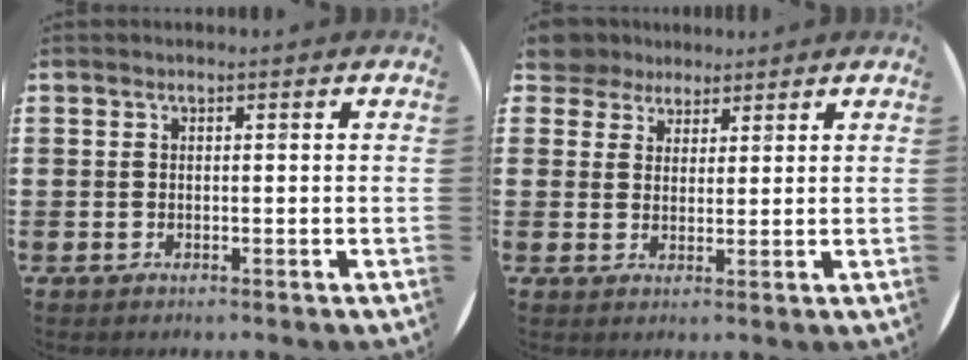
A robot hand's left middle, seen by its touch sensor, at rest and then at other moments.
{"total": 4.3, "force": [3.8, 2.1, 0.2], "torque": [-0.019, 0.001, 0.075]}